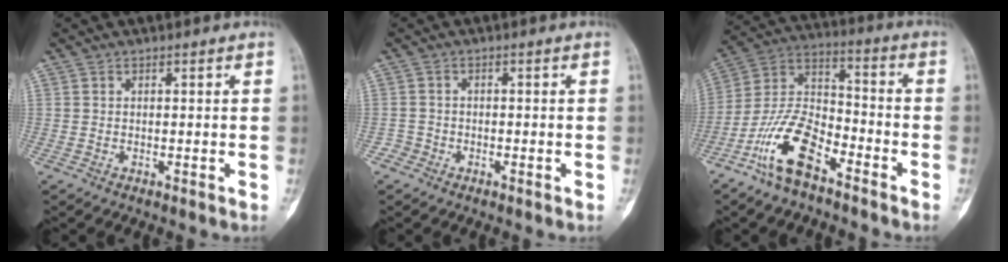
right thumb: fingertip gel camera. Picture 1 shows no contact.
{"total": 1.6, "force": [-1.0, 1.2, -0.2], "torque": [0.008, 0.006, -0.026]}
{"total": 13.5, "force": [-8.2, 5.9, 9.0], "torque": [-0.177, 0.061, -0.165]}